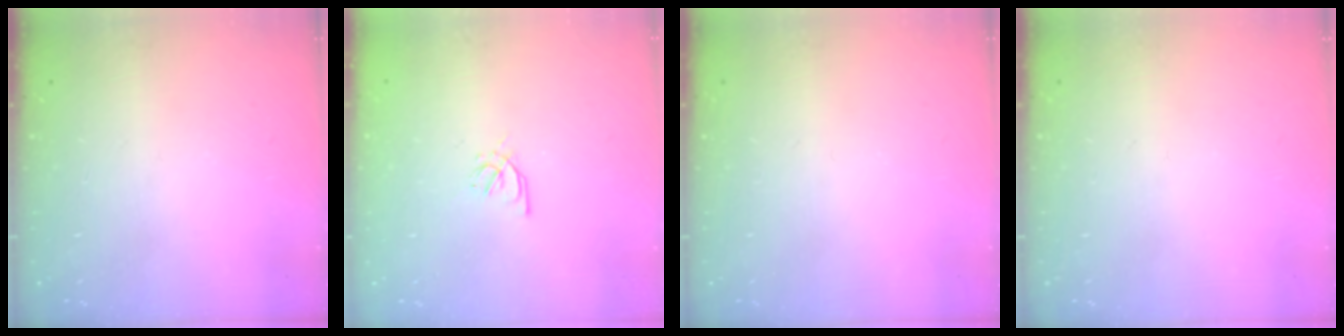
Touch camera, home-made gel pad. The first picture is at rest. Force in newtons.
{"total": 2.6, "press": 2.5, "slide": 0.7}
{"total": 0.0}
{"total": 0.0}